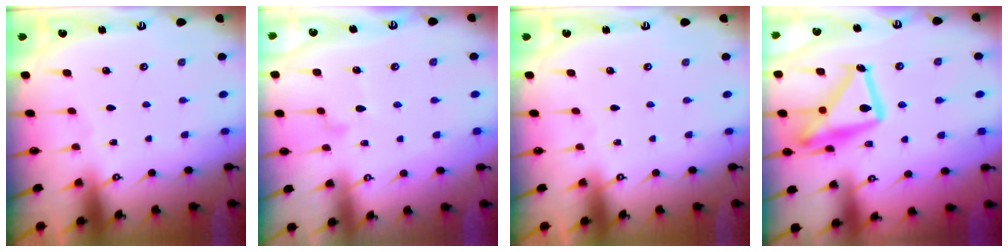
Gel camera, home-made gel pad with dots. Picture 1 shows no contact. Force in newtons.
{"total": 10.5, "press": 10.5, "slide": 0.6}
{"total": 0.0}
{"total": 21.2, "press": 21.1, "slide": 1.6}